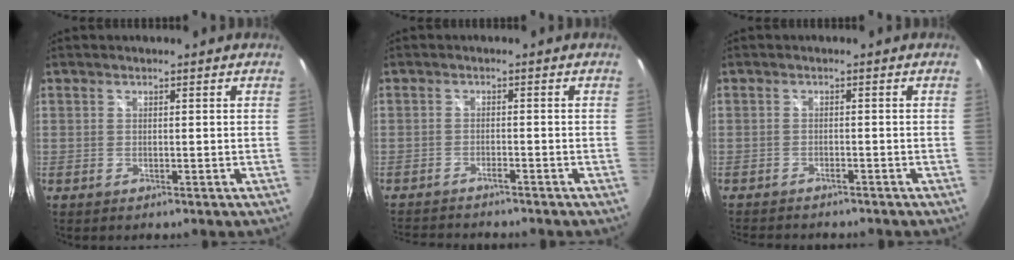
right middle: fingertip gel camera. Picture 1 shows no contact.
{"total": 7.3, "force": [-6.7, 1.1, 2.6], "torque": [-0.065, -0.011, -0.106]}
{"total": 5.8, "force": [-5.3, 1.4, 2.0], "torque": [-0.050, -0.013, -0.080]}